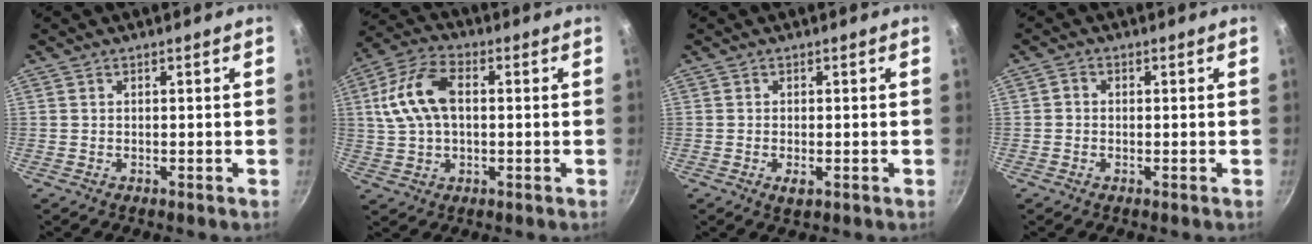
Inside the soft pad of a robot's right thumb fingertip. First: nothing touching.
{"total": 12.2, "force": [1.5, 7.4, 9.5], "torque": [-0.181, 0.025, 0.020]}
{"total": 1.7, "force": [-0.5, 0.8, 1.4], "torque": [-0.028, -0.004, -0.007]}
{"total": 1.2, "force": [-0.3, 1.1, 0.5], "torque": [-0.010, 0.005, -0.008]}